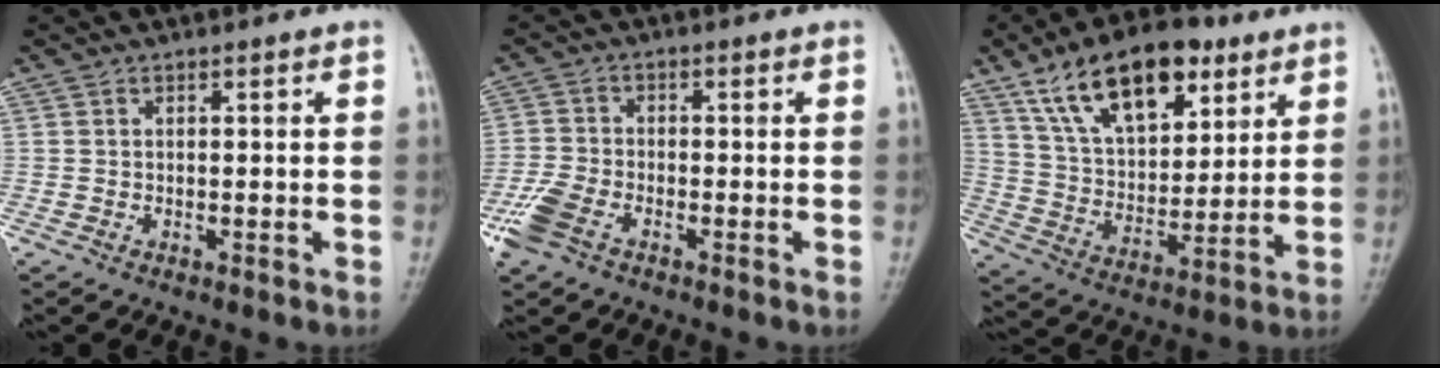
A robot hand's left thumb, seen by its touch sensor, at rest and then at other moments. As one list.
[{"total": 6.2, "force": [-3.6, 3.3, 3.8], "torque": [-0.098, 0.008, -0.074]}, {"total": 19.5, "force": [10.9, 9.8, 12.9], "torque": [-0.172, -0.033, 0.192]}]